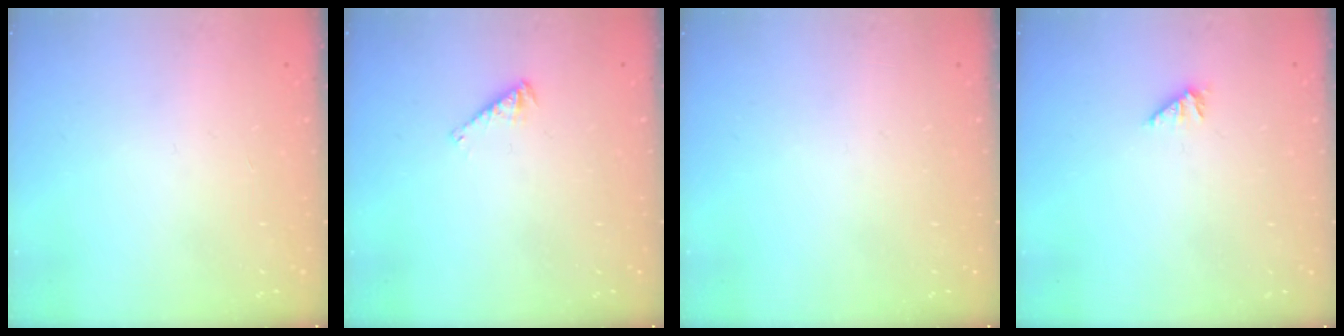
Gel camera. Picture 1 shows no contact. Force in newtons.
{"total": 2.5, "press": 2.5, "slide": 0.4}
{"total": 0.0}
{"total": 1.6, "press": 1.6, "slide": 0.4}